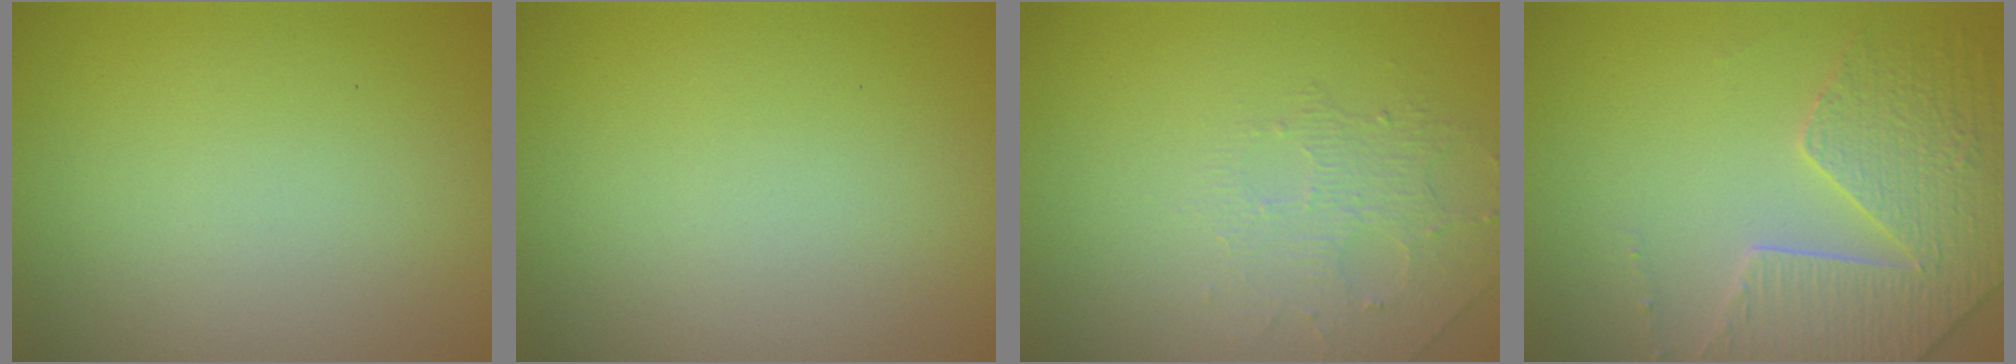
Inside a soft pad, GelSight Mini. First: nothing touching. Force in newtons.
{"total": 0.0}
{"total": 1.6, "press": 1.2, "slide": 1.0}
{"total": 4.6, "press": 4.4, "slide": 1.2}